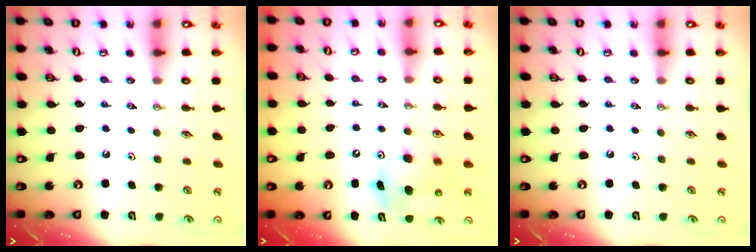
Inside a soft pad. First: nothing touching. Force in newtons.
{"total": 7.9, "press": 7.7, "slide": 2.0}
{"total": 0.0}